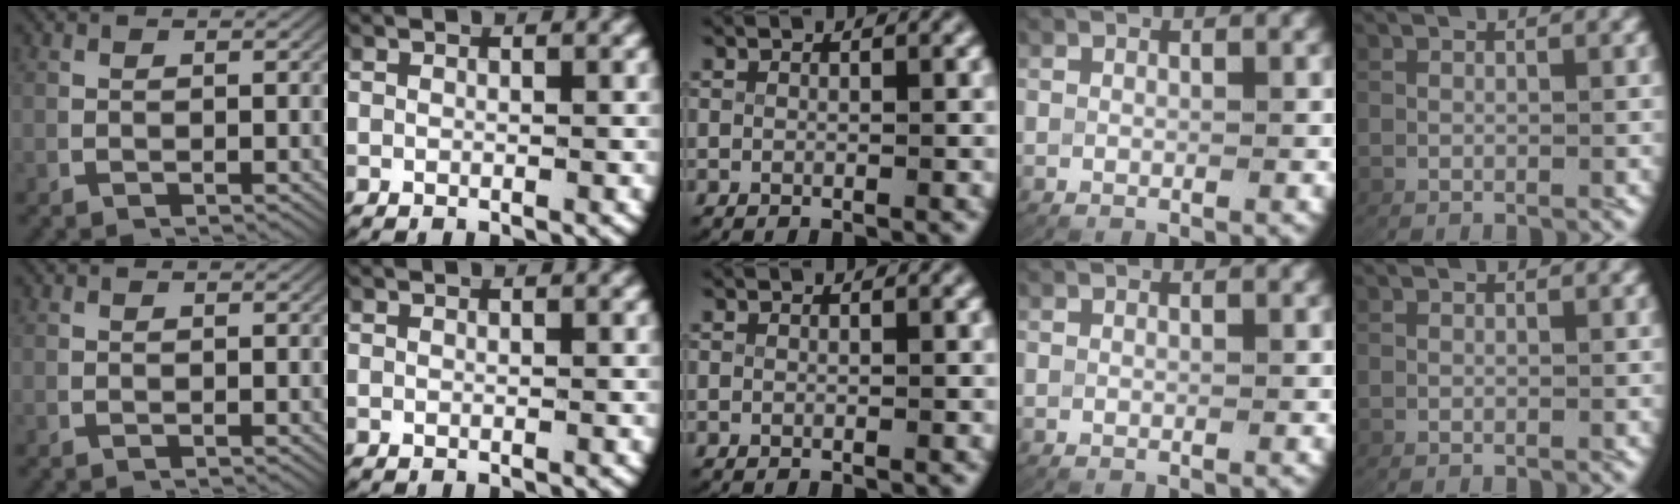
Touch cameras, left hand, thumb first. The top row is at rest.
{}